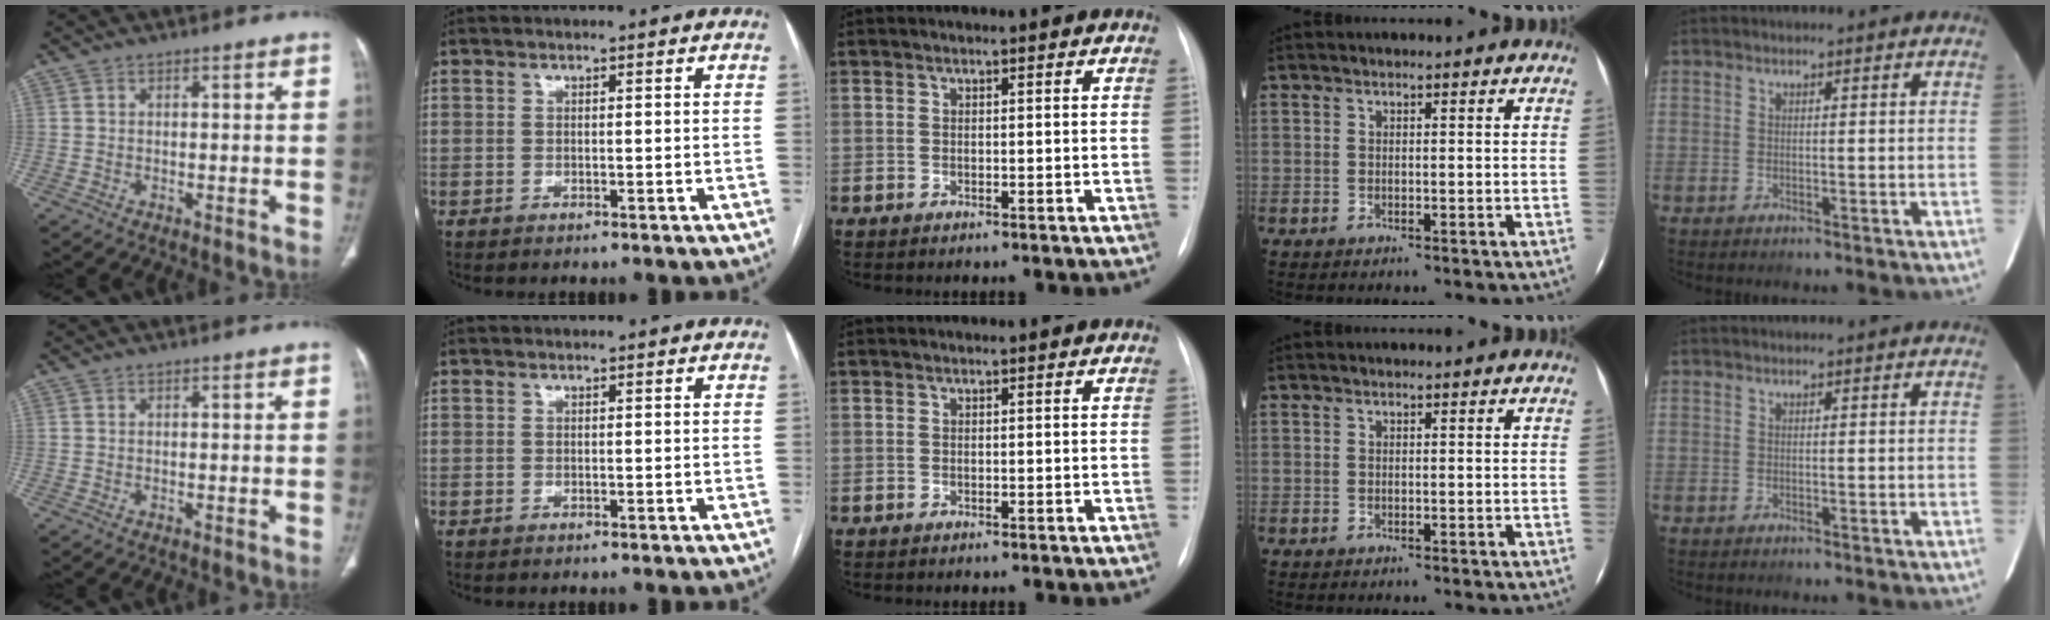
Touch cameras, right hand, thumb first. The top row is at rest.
{}